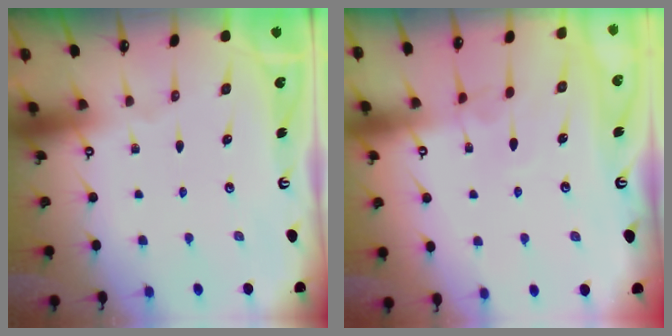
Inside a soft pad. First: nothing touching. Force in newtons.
{"total": 2.2, "press": 2.2, "slide": 0.4}